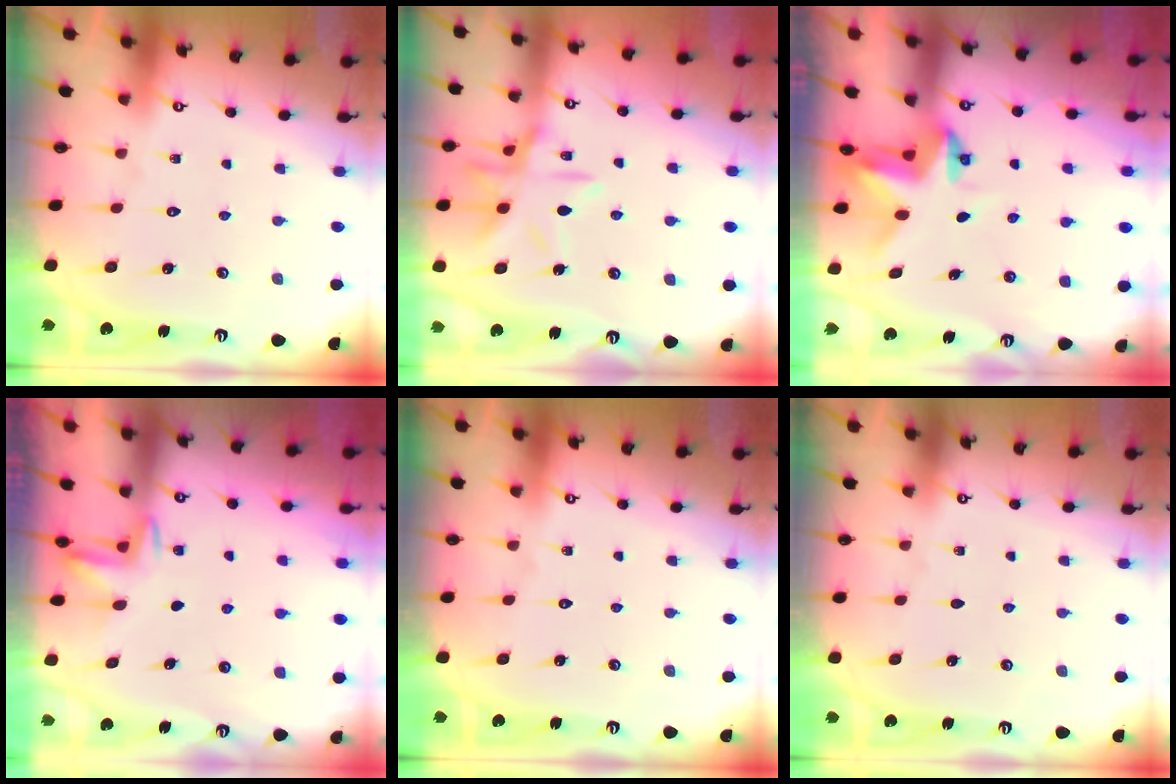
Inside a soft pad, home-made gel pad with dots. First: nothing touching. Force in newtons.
{"total": 13.1, "press": 13.1, "slide": 0.9}
{"total": 3.2, "press": 3.2, "slide": 0.1}
{"total": 2.3, "press": 2.2, "slide": 0.4}
{"total": 0.0}
{"total": 0.0}